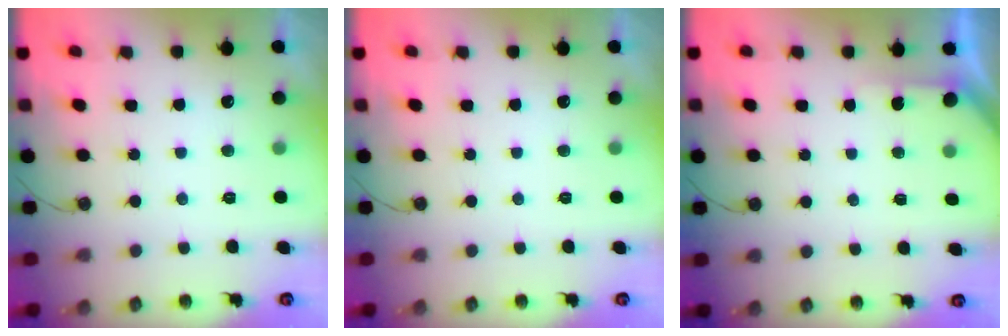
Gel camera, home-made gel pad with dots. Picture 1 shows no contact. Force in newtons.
{"total": 0.0}
{"total": 2.5, "press": 2.5, "slide": 0.3}